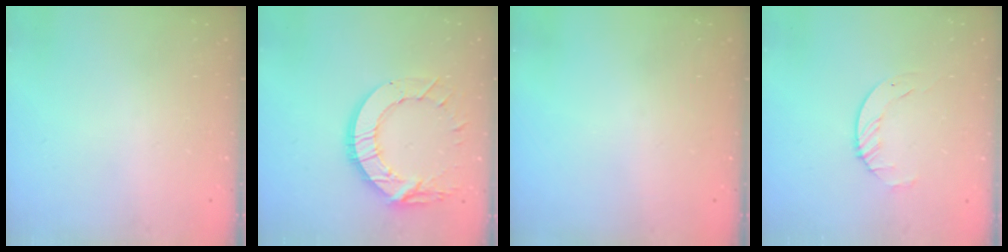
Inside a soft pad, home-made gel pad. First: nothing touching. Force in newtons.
{"total": 15.3, "press": 15.2, "slide": 1.3}
{"total": 0.0}
{"total": 3.4, "press": 3.4, "slide": 0.4}